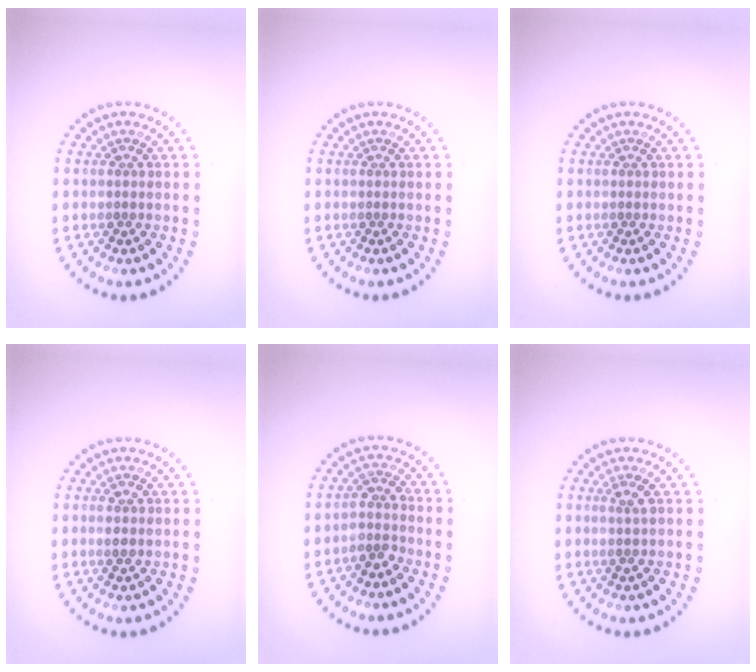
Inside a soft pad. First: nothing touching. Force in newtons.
{"total": 0.0}
{"total": 0.0}
{"total": 1.4, "press": 1.3, "slide": 0.4}
{"total": 2.0, "press": 1.6, "slide": 1.3}
{"total": 1.1, "press": 0.9, "slide": 0.5}